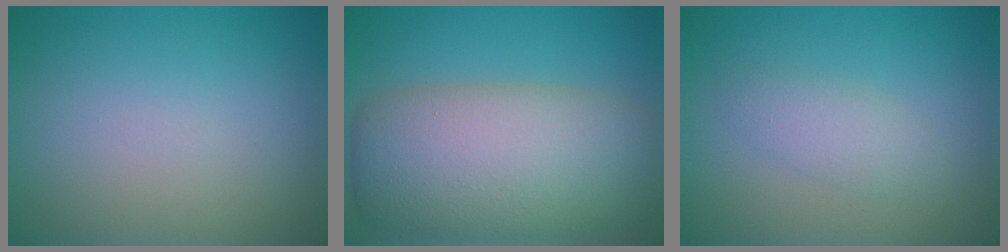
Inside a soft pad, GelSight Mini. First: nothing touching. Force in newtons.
{"total": 10.8, "press": 10.8, "slide": 0.4}
{"total": 2.0, "press": 2.0, "slide": 0.1}